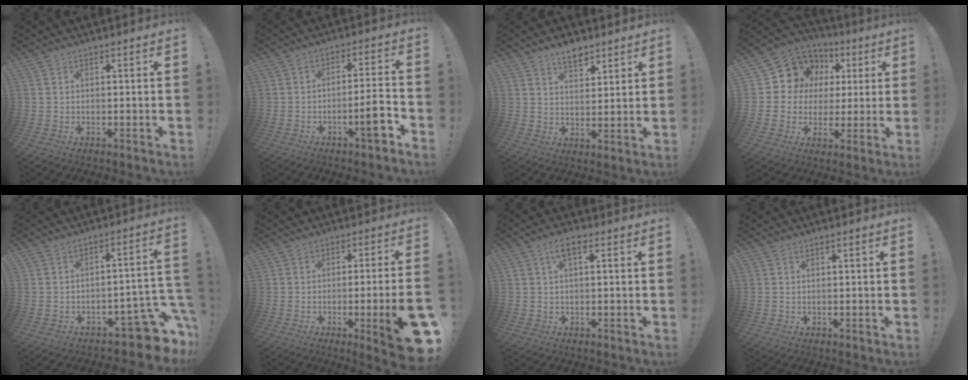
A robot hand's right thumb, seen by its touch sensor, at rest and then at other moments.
{"total": 9.1, "force": [-4.5, 1.4, 7.8], "torque": [-0.122, 0.020, -0.073]}
{"total": 6.9, "force": [5.3, 3.0, 3.1], "torque": [-0.041, -0.032, 0.094]}
{"total": 11.0, "force": [4.8, 9.5, 2.8], "torque": [-0.044, -0.036, 0.102]}
{"total": 10.1, "force": [-6.0, 4.0, 7.2], "torque": [-0.065, 0.029, -0.096]}
{"total": 13.8, "force": [-3.8, 1.6, 13.2], "torque": [-0.171, 0.001, -0.045]}
{"total": 4.0, "force": [1.4, 1.4, 3.5], "torque": [-0.065, 0.005, 0.023]}
{"total": 0.7, "force": [0.5, 0.0, 0.5], "torque": [-0.014, 0.001, 0.008]}